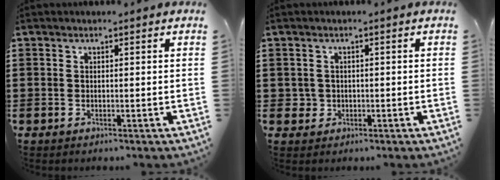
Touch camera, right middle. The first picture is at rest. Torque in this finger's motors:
{"motor_torque": [1.54, 0.60, -0.04, -0.01]}